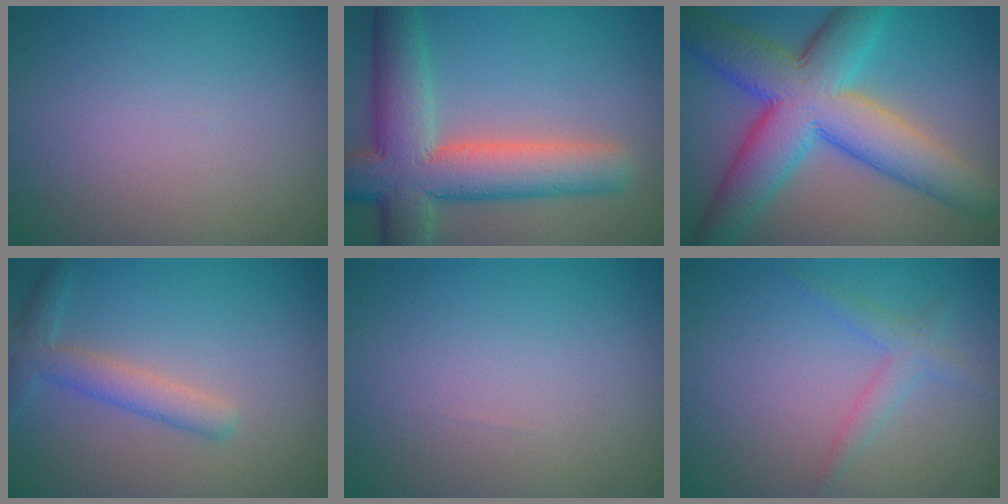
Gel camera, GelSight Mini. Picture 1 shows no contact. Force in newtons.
{"total": 9.5, "press": 9.5, "slide": 0.7}
{"total": 10.9, "press": 10.9, "slide": 0.2}
{"total": 2.9, "press": 2.9, "slide": 0.1}
{"total": 0.0}
{"total": 1.9, "press": 1.9, "slide": 0.2}